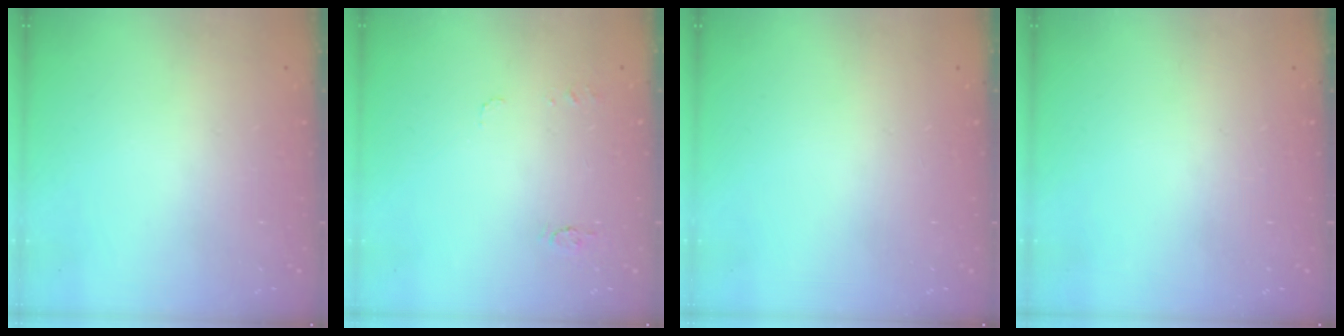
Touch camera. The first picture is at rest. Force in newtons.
{"total": 5.2, "press": 5.1, "slide": 0.5}
{"total": 0.0}
{"total": 0.0}